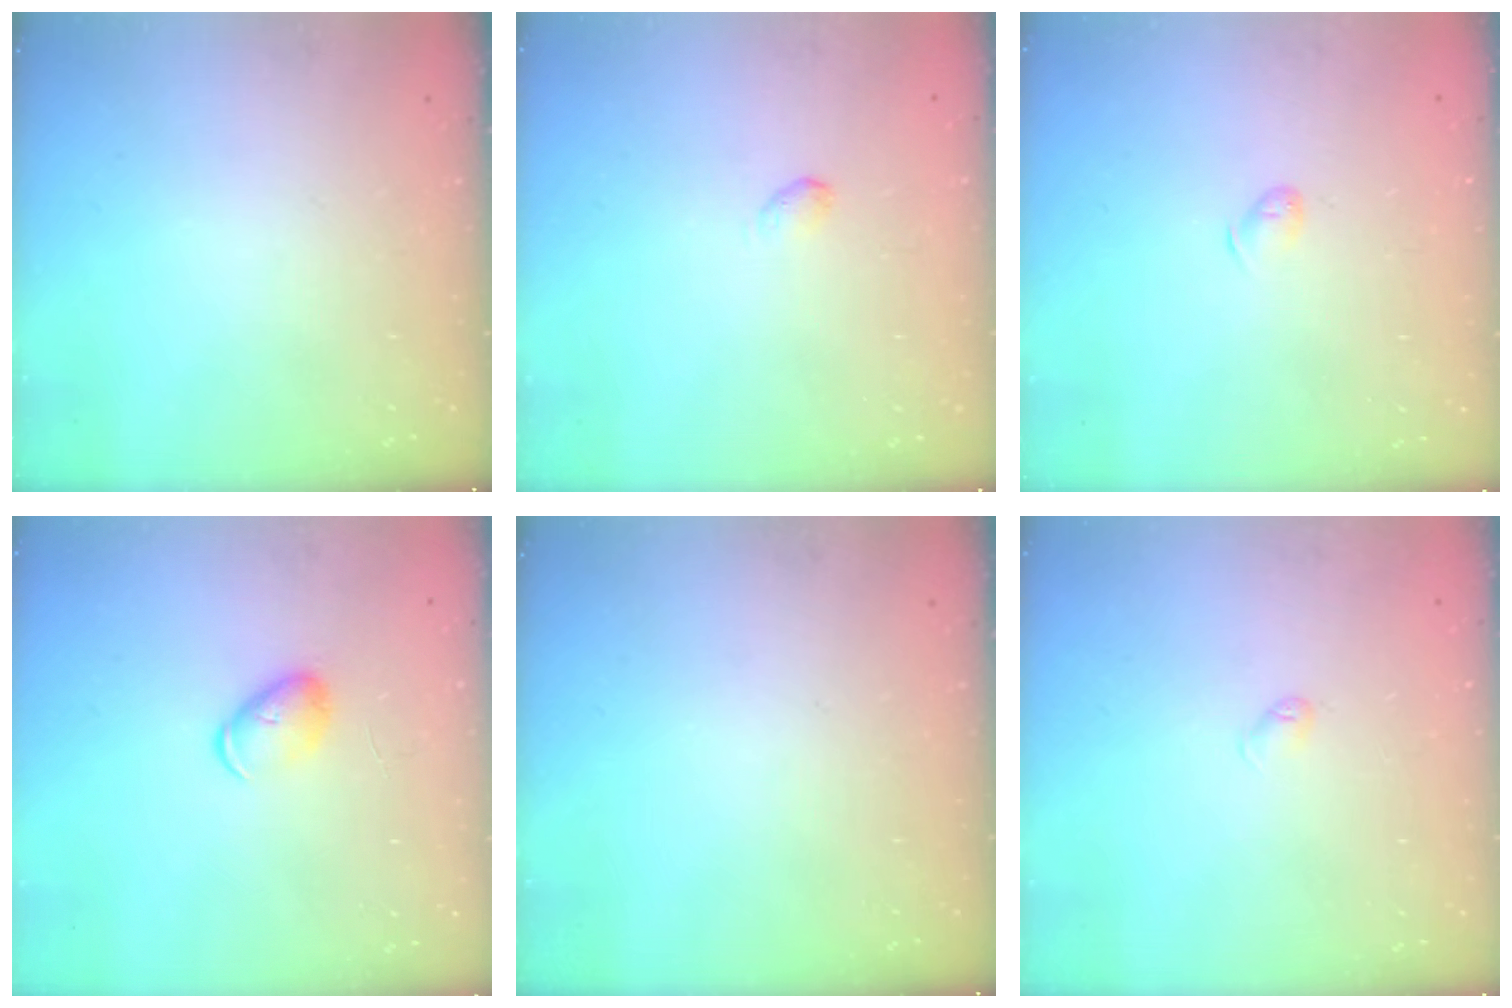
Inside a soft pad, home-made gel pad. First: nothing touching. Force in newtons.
{"total": 2.8, "press": 2.7, "slide": 0.5}
{"total": 5.1, "press": 5.0, "slide": 0.8}
{"total": 5.2, "press": 5.2, "slide": 0.3}
{"total": 0.0}
{"total": 2.9, "press": 2.8, "slide": 0.5}